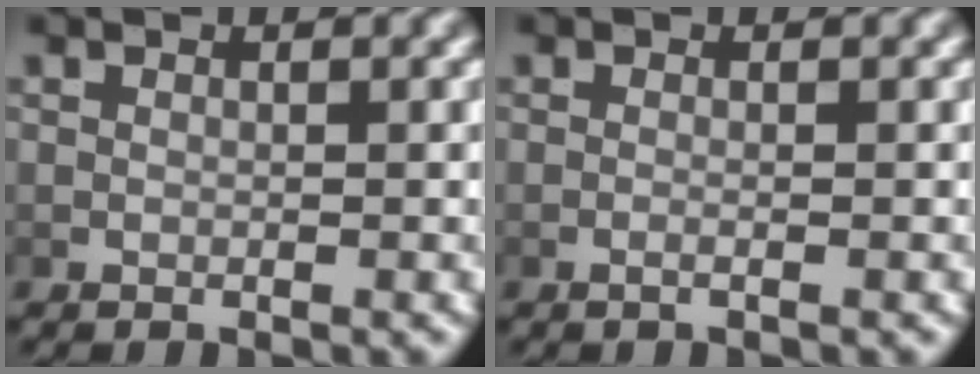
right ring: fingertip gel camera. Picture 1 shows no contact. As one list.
[{"total": 0.7, "force": [-0.5, 0.0, 0.5], "torque": [-0.014, -0.003, -0.008]}]